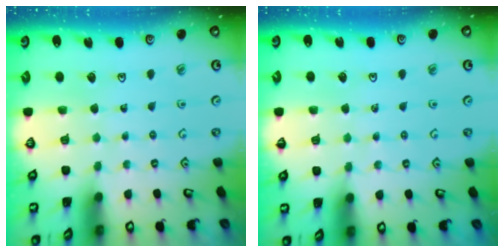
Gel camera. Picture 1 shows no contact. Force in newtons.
{"total": 2.0, "press": 2.0, "slide": 0.3}